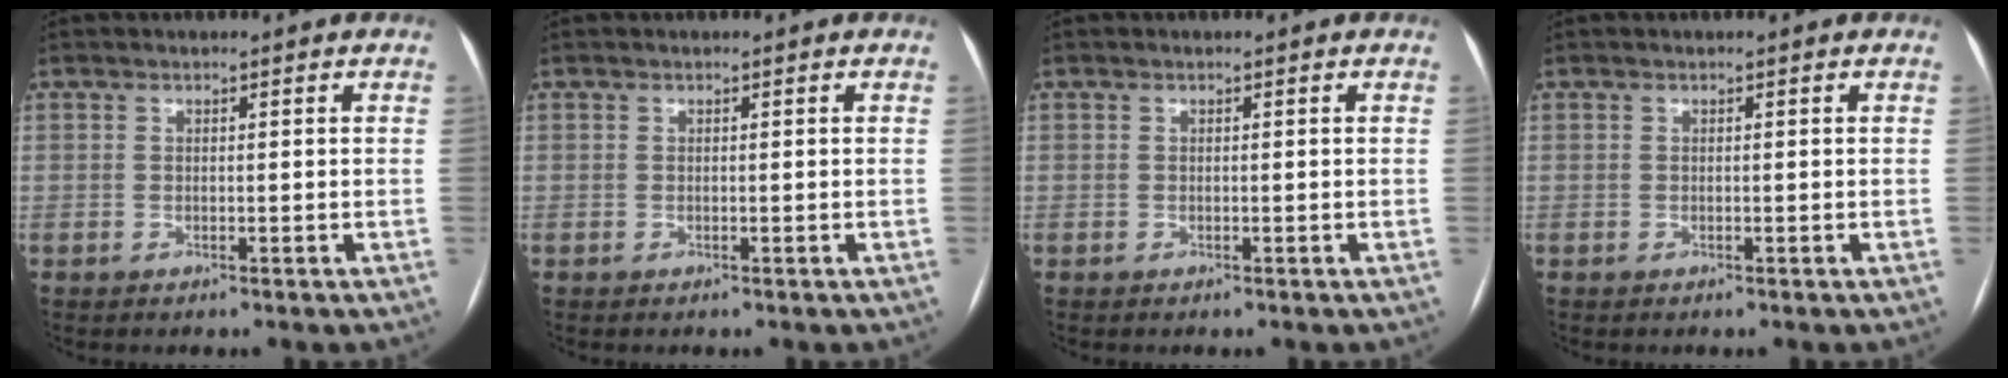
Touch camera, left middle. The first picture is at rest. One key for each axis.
{"total": 0.0}
{"total": 0.0}
{"total": 0.0}